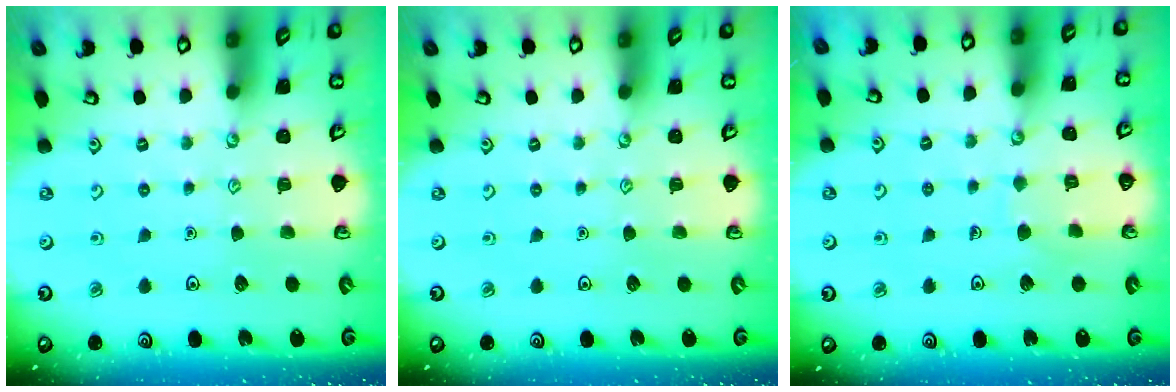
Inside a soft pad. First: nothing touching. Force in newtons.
{"total": 0.0}
{"total": 5.6, "press": 5.6, "slide": 0.5}